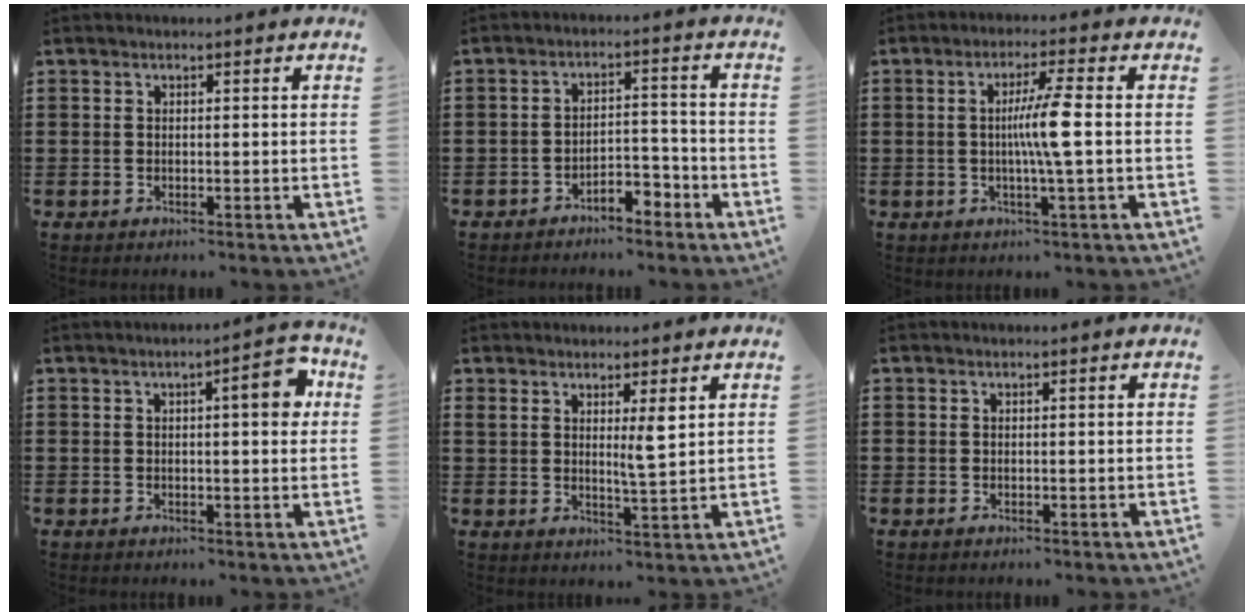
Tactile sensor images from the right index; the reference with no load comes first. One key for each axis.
{"total": 3.7, "fx": -3.3, "fy": 1.1, "fz": 1.3, "tx": -0.024, "ty": 0.013, "tz": -0.066}
{"total": 6.4, "fx": -0.2, "fy": -0.4, "fz": 6.3, "tx": -0.115, "ty": -0.005, "tz": -0.010}
{"total": 5.4, "fx": 1.3, "fy": 1.2, "fz": 5.1, "tx": -0.066, "ty": -0.005, "tz": 0.012}
{"total": 3.8, "fx": 2.0, "fy": 0.3, "fz": 3.2, "tx": -0.054, "ty": -0.007, "tz": 0.030}
{"total": 0.0}